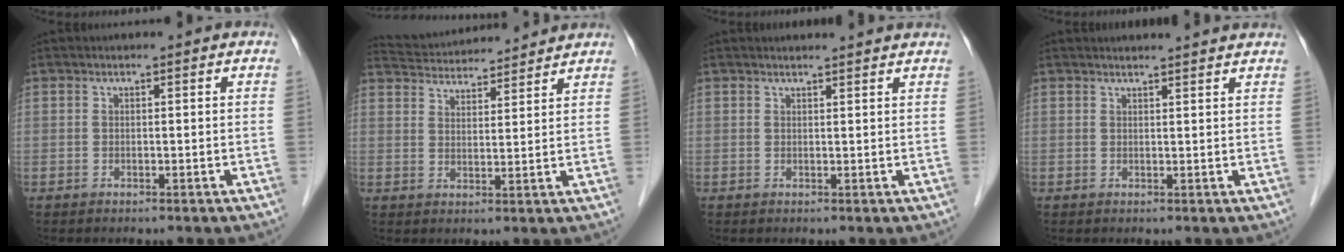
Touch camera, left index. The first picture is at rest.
{"total": 11.6, "force": [11.2, 1.3, 2.7], "torque": [-0.054, 0.029, 0.172]}
{"total": 4.7, "force": [4.6, 0.0, 1.1], "torque": [-0.015, 0.014, 0.046]}
{"total": 6.2, "force": [5.9, -0.1, 1.7], "torque": [-0.019, 0.016, 0.058]}